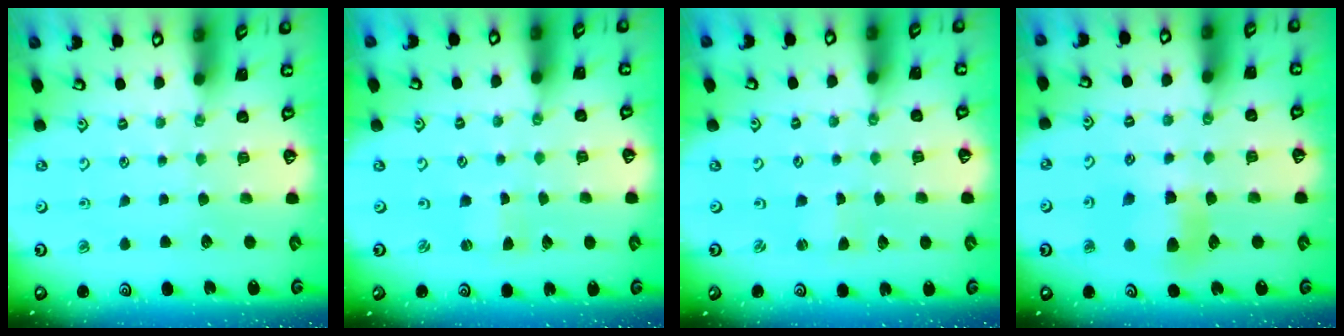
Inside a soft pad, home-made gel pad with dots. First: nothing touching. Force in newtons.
{"total": 0.7, "press": 0.7, "slide": 0.2}
{"total": 0.0}
{"total": 6.6, "press": 6.6, "slide": 0.8}